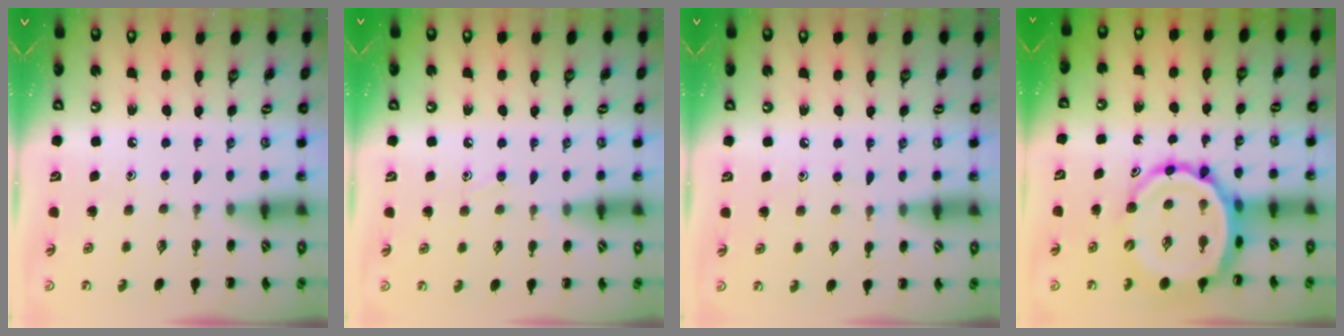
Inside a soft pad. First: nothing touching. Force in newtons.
{"total": 7.2, "press": 6.8, "slide": 2.4}
{"total": 3.6, "press": 3.4, "slide": 1.3}
{"total": 13.2, "press": 12.7, "slide": 3.7}